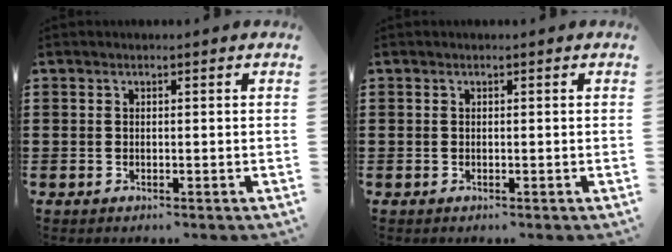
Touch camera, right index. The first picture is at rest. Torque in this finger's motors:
{"motor_torque": [0.04, 0.07, 0.00, 0.00]}